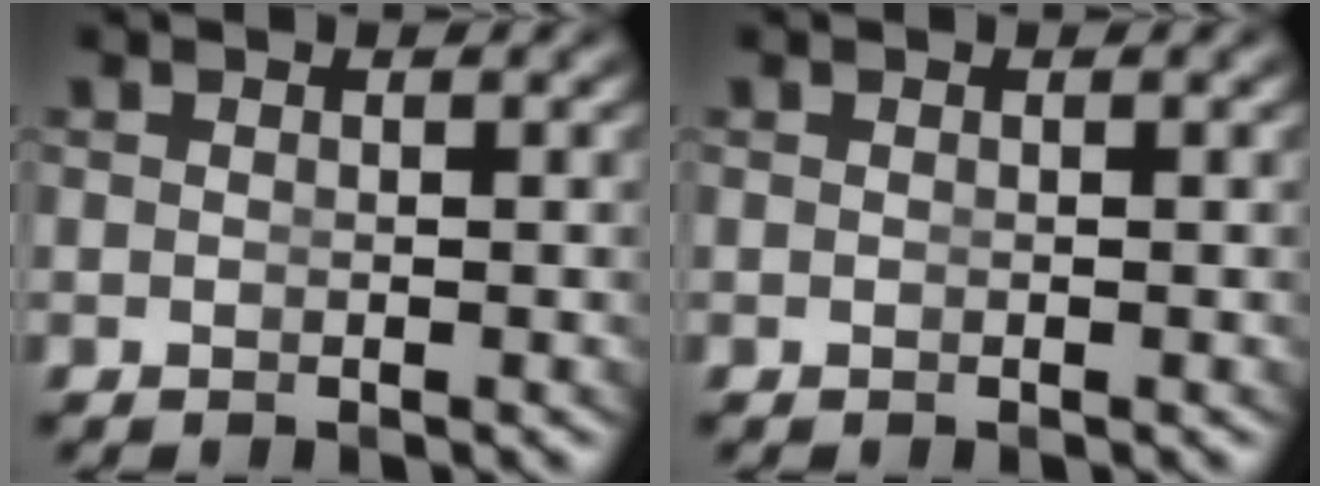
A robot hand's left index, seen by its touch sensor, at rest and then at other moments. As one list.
[{"total": 0.0}]